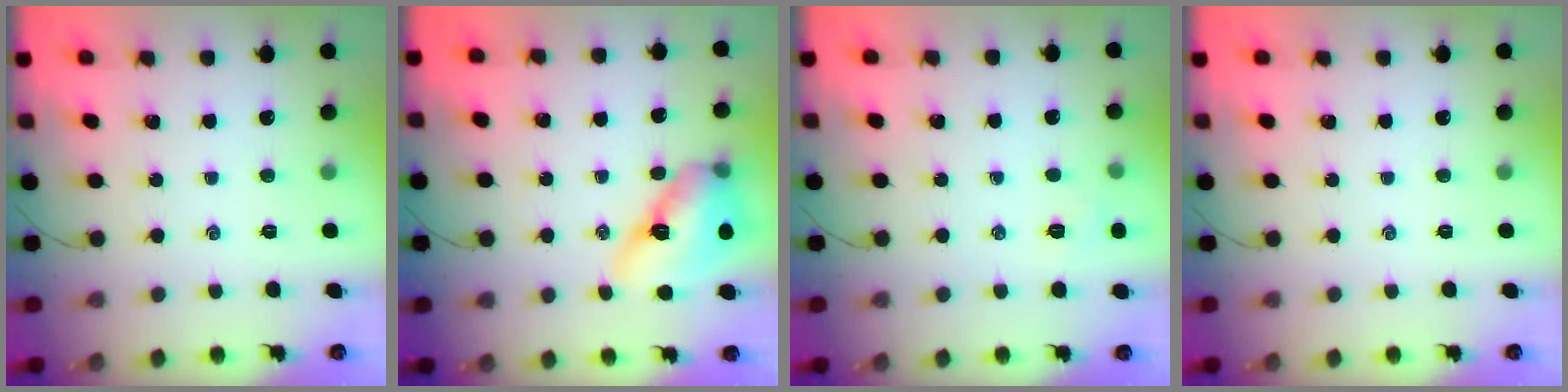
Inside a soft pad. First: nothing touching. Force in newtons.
{"total": 12.5, "press": 11.9, "slide": 3.7}
{"total": 4.5, "press": 4.4, "slide": 1.0}
{"total": 0.0}